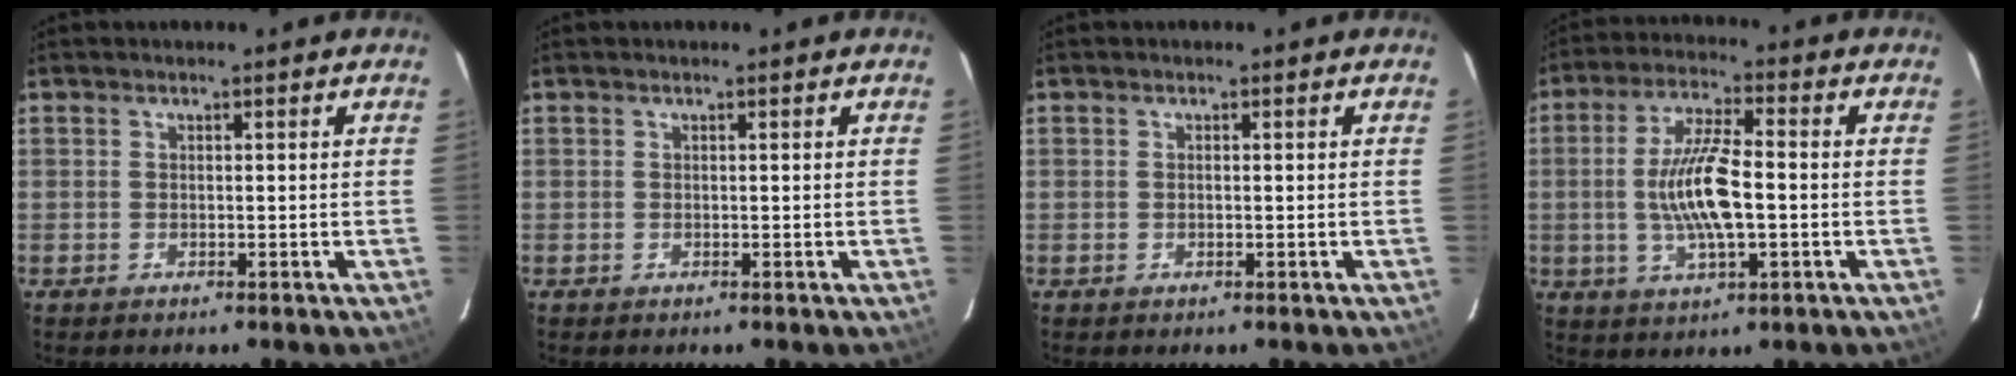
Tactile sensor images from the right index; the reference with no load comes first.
{"total": 0.0}
{"total": 0.5, "force": [0.0, 0.1, 0.5], "torque": [-0.011, 0.001, -0.002]}
{"total": 11.3, "force": [-1.3, 3.0, 10.9], "torque": [-0.214, 0.001, -0.022]}